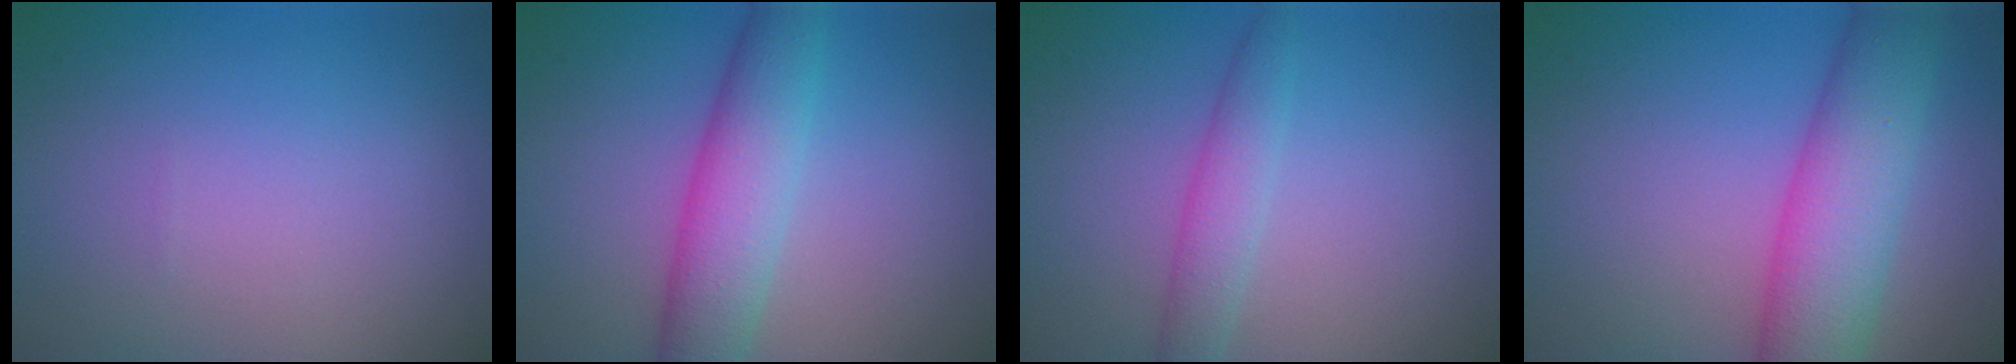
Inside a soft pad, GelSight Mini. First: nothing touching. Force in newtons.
{"total": 5.8, "press": 5.8, "slide": 0.1}
{"total": 2.6, "press": 2.6, "slide": 0.1}
{"total": 8.0, "press": 8.0, "slide": 0.2}